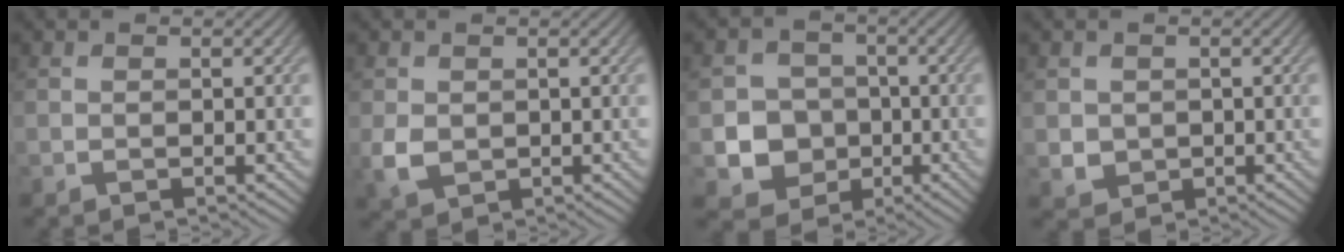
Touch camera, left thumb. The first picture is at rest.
{"total": 3.1, "force": [0.0, 2.5, 1.8], "torque": [-0.047, -0.007, 0.003]}
{"total": 6.5, "force": [-1.4, 5.9, 2.5], "torque": [-0.056, -0.012, -0.045]}
{"total": 2.3, "force": [0.3, 2.2, 0.6], "torque": [-0.023, -0.010, 0.004]}